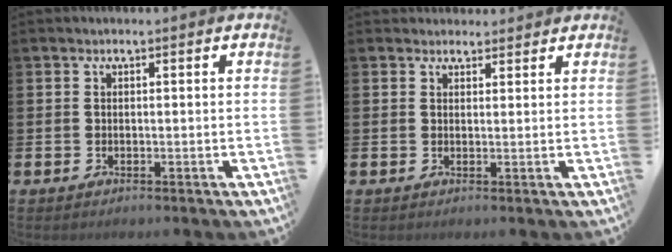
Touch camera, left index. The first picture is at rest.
{"total": 2.2, "force": [2.0, 0.8, -0.2], "torque": [0.021, -0.011, 0.034]}